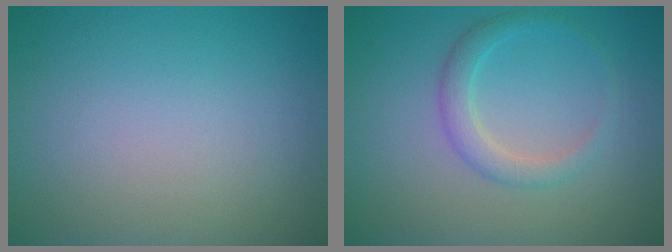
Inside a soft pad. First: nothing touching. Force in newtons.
{"total": 2.2, "press": 2.2, "slide": 0.1}